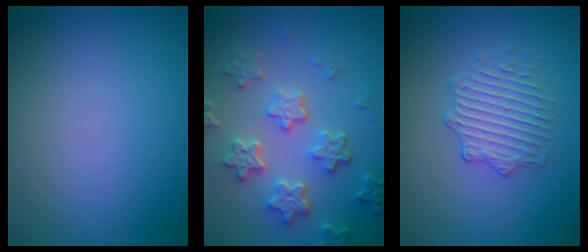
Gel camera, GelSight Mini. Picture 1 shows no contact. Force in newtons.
{"total": 5.3, "press": 4.1, "slide": 3.4}
{"total": 2.6, "press": 2.0, "slide": 1.6}